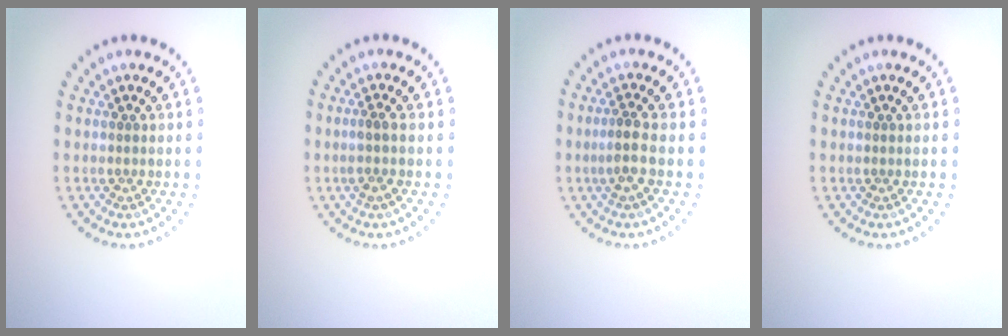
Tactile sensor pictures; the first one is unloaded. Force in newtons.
{"total": 1.4, "press": 1.1, "slide": 0.9}
{"total": 1.9, "press": 1.6, "slide": 1.0}
{"total": 0.0}